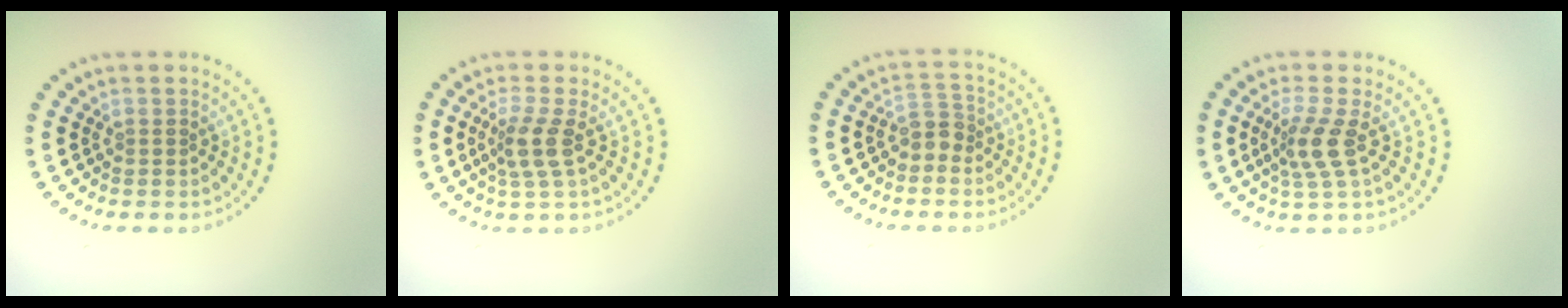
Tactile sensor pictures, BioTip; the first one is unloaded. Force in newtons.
{"total": 2.7, "press": 2.1, "slide": 1.7}
{"total": 1.8, "press": 1.5, "slide": 1.0}
{"total": 2.8, "press": 2.0, "slide": 2.0}